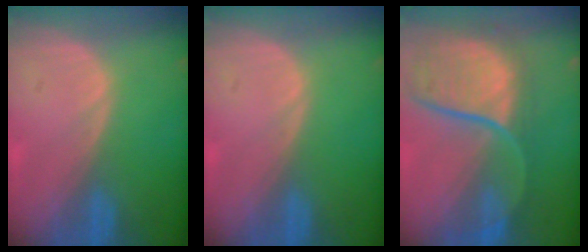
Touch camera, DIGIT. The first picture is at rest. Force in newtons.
{"total": 0.0}
{"total": 12.0, "press": 9.9, "slide": 6.7}